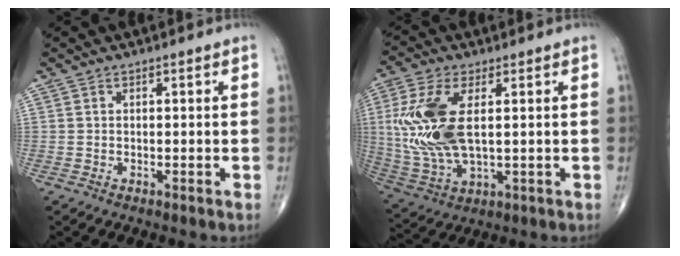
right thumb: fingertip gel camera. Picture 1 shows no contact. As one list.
[{"total": 15.2, "force": [2.2, 7.2, 13.2], "torque": [-0.299, -0.008, 0.052]}]